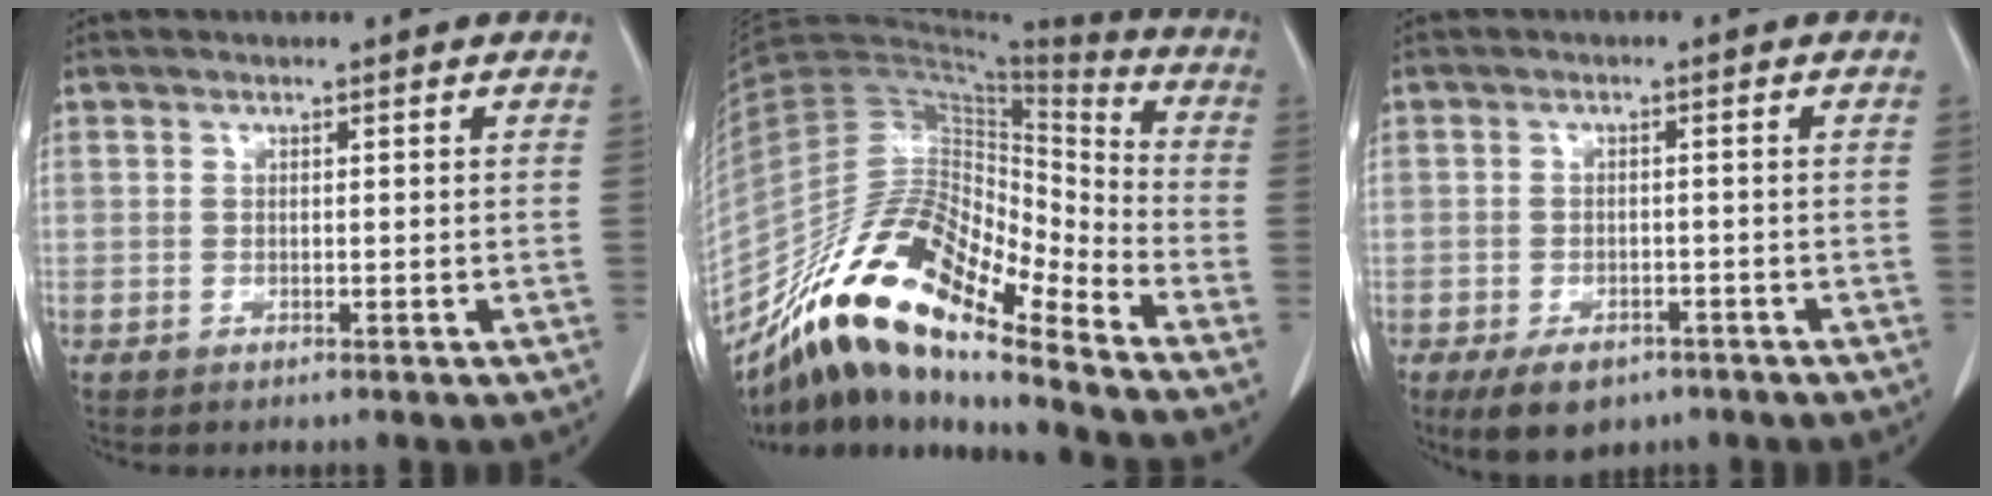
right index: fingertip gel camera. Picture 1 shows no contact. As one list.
[{"total": 17.7, "force": [-13.4, 4.3, 10.7], "torque": [-0.187, 0.045, -0.238]}, {"total": 6.4, "force": [-4.4, 3.5, 3.2], "torque": [-0.053, -0.003, -0.062]}]